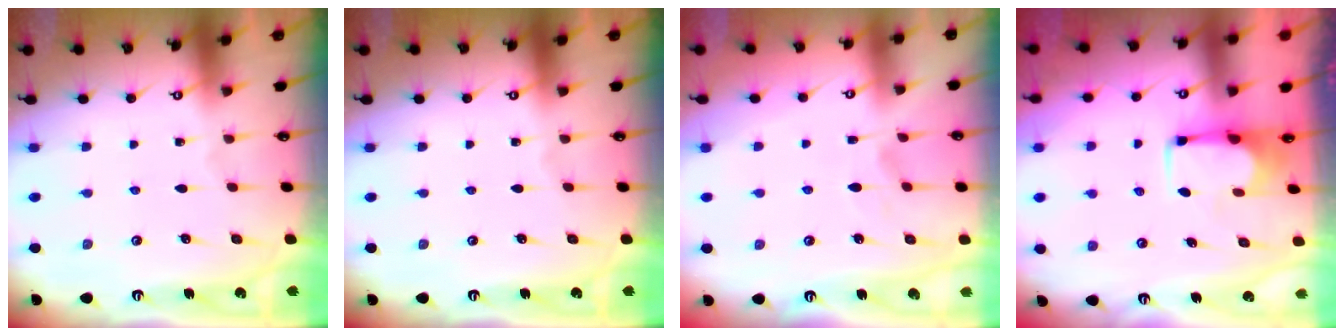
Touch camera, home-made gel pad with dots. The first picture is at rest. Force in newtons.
{"total": 0.0}
{"total": 2.4, "press": 2.1, "slide": 1.1}
{"total": 1.7, "press": 1.6, "slide": 0.5}